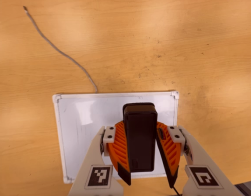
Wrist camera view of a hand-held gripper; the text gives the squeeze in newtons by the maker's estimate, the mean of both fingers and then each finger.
{"total": 8.7, "left": 9.1, "right": 8.4}